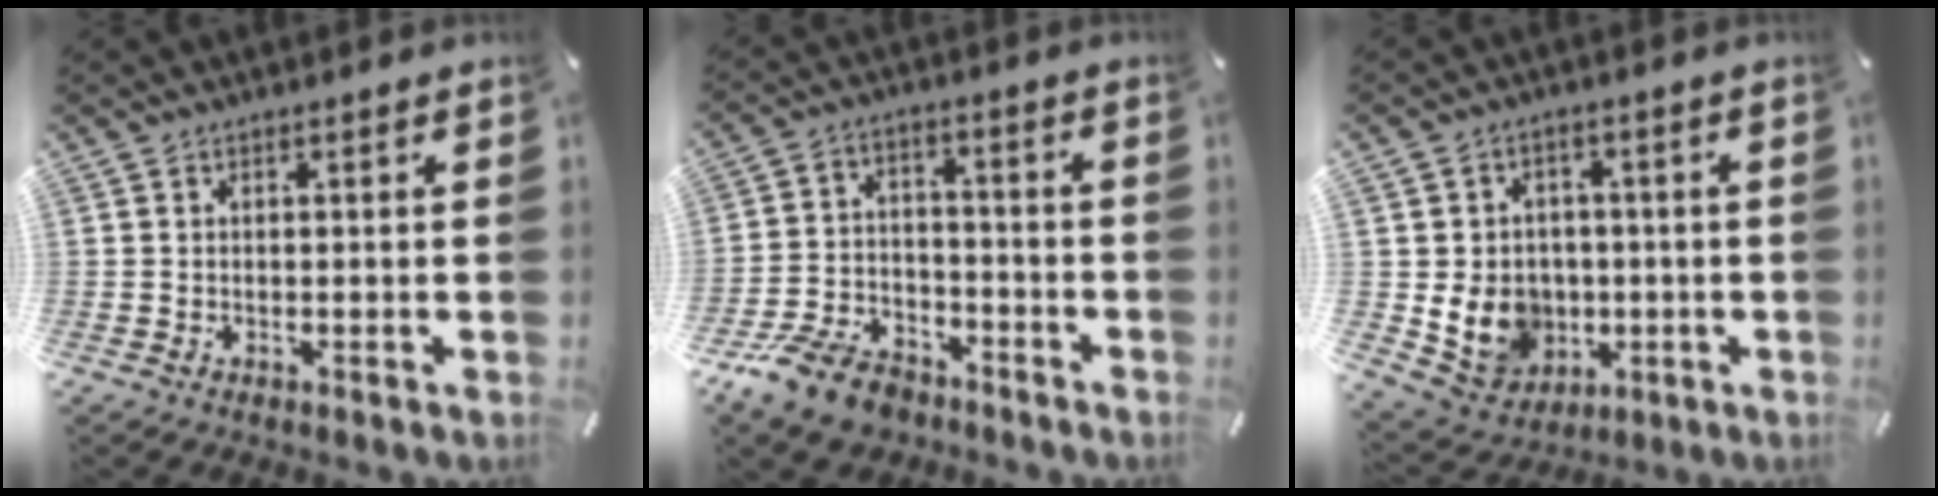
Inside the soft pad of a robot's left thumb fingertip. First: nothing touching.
{"total": 11.1, "force": [-8.2, 5.9, 4.7], "torque": [-0.089, 0.047, -0.154]}
{"total": 11.1, "force": [-1.8, 9.9, 4.7], "torque": [-0.100, 0.007, -0.025]}